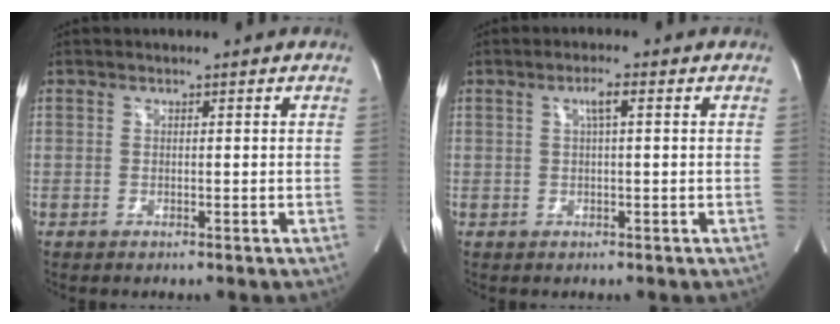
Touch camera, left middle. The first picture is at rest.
{"total": 2.2, "force": [0.6, 0.1, 2.1], "torque": [-0.040, 0.005, 0.012]}